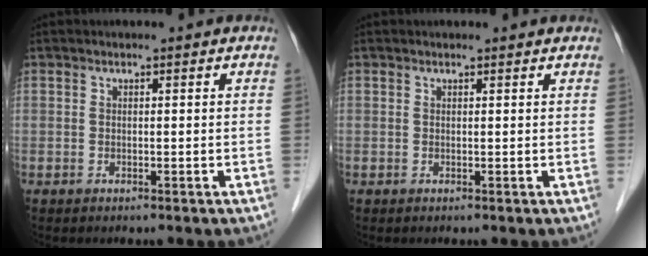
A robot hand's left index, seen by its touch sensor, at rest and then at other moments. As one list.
[{"total": 1.3, "force": [1.3, 0.1, 0.2], "torque": [-0.011, 0.003, 0.013]}]